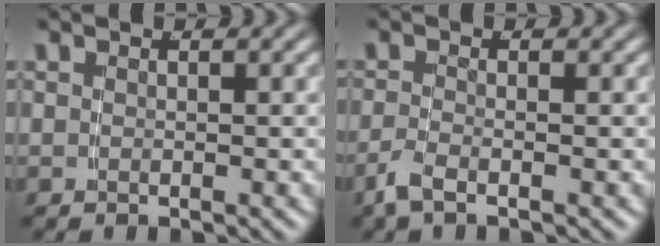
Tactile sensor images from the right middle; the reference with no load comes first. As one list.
[{"total": 1.8, "force": [-1.4, -0.1, 1.1], "torque": [-0.023, -0.006, -0.025]}]